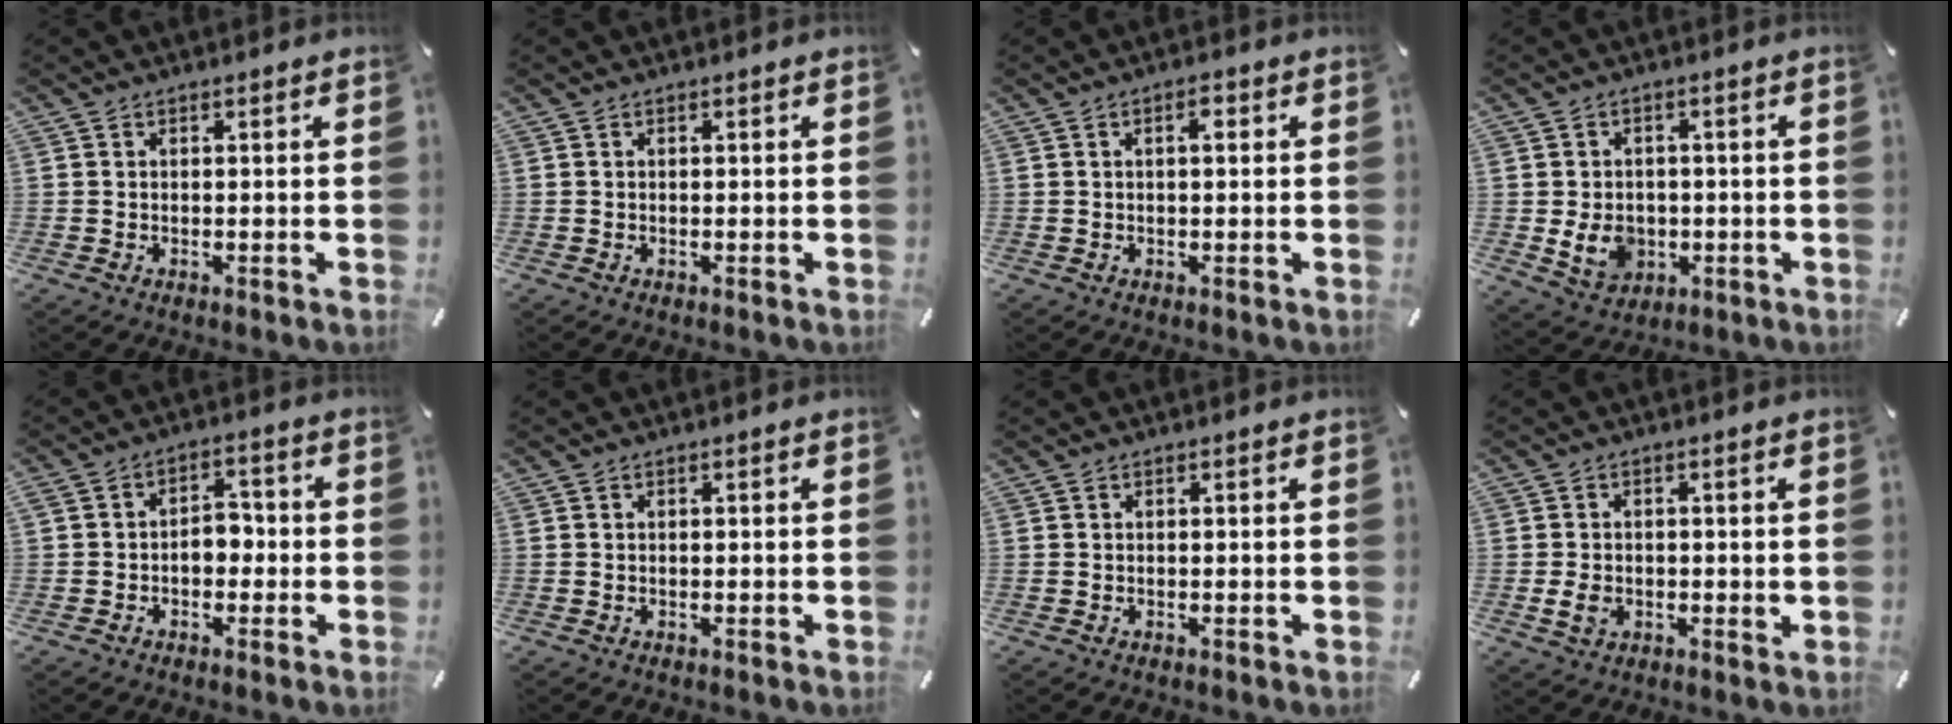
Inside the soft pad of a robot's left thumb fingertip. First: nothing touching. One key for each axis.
{"total": 0.0}
{"total": 2.4, "fx": 0.6, "fy": 1.0, "fz": 2.2, "tx": -0.036, "ty": 0.004, "tz": 0.006}
{"total": 7.9, "fx": -1.2, "fy": 6.7, "fz": 4.1, "tx": -0.083, "ty": 0.009, "tz": -0.020}
{"total": 5.2, "fx": -1.3, "fy": 3.7, "fz": 3.4, "tx": -0.060, "ty": 0.015, "tz": -0.025}
{"total": 0.0}
{"total": 0.0}
{"total": 3.8, "fx": -0.4, "fy": 2.8, "fz": 2.5, "tx": -0.050, "ty": -0.004, "tz": -0.012}